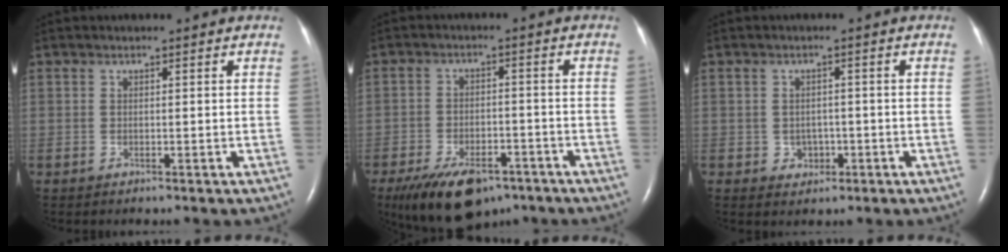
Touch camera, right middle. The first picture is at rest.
{"total": 11.8, "force": [-8.1, 5.5, 6.7], "torque": [-0.120, -0.008, -0.127]}
{"total": 2.4, "force": [-0.8, 2.1, 0.9], "torque": [-0.007, 0.006, -0.005]}